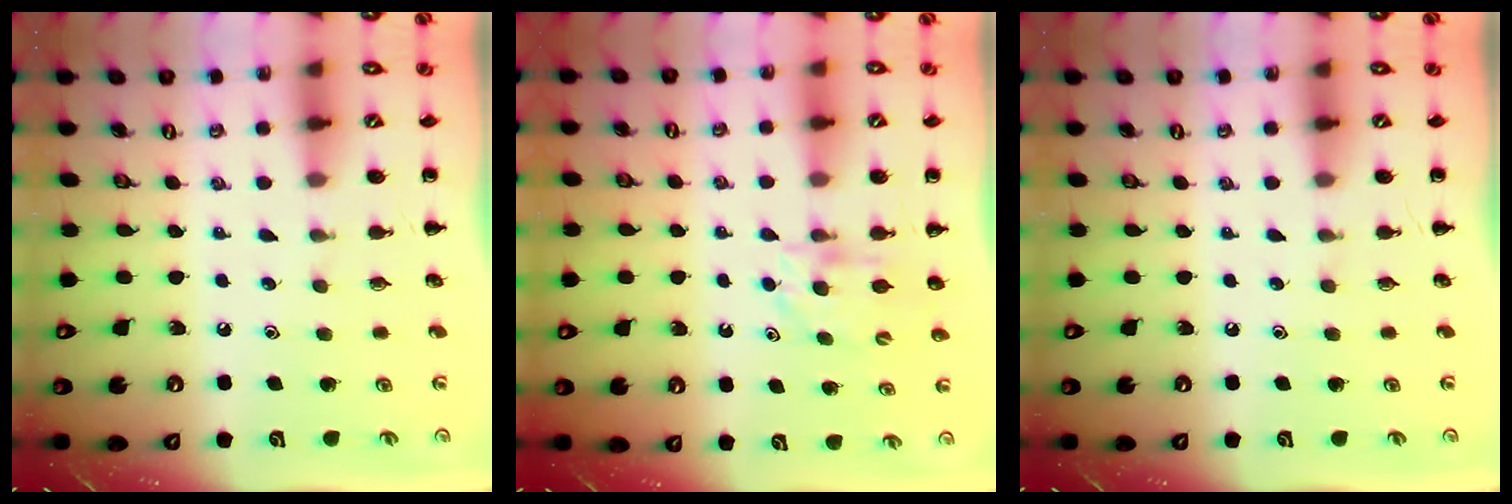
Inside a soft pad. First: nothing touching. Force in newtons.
{"total": 4.5, "press": 4.3, "slide": 1.3}
{"total": 0.0}